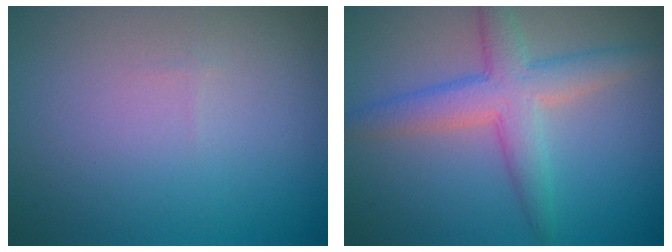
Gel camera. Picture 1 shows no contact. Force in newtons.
{"total": 4.5, "press": 4.5, "slide": 0.1}